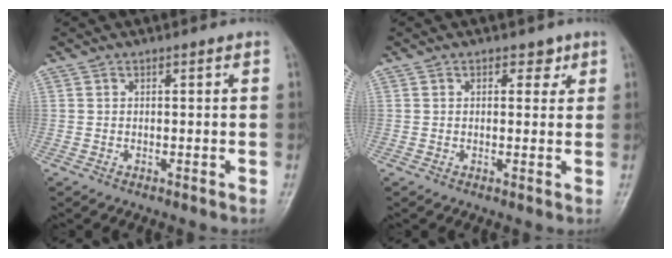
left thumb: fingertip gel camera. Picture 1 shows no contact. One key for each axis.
{"total": 2.4, "fx": 1.2, "fy": 1.7, "fz": 1.3, "tx": 0.004, "ty": -0.002, "tz": 0.012}